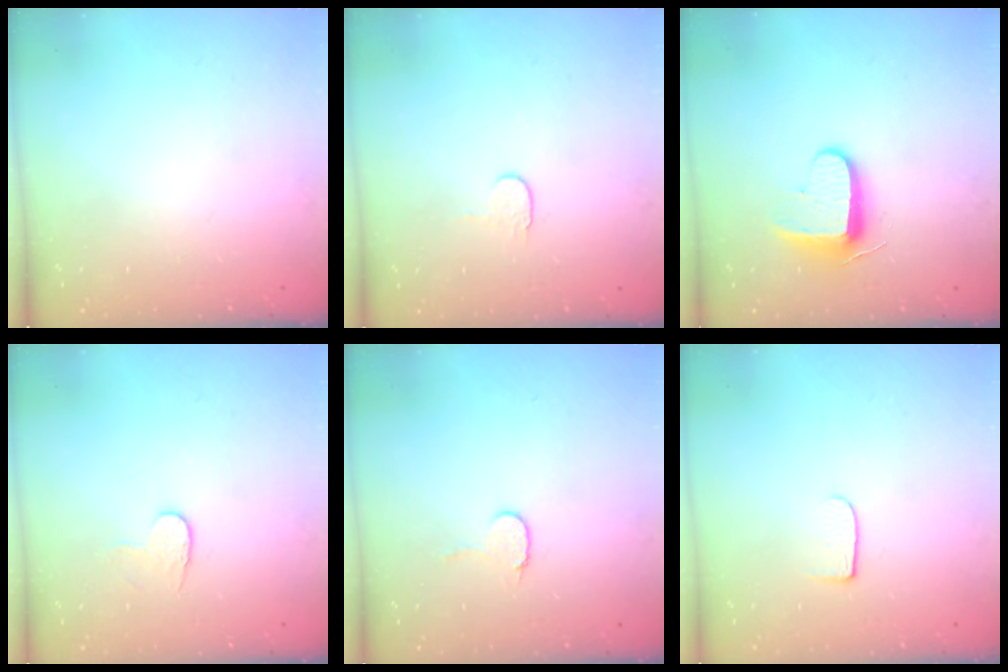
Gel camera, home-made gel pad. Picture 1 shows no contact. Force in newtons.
{"total": 3.7, "press": 3.7, "slide": 0.4}
{"total": 8.7, "press": 8.6, "slide": 0.9}
{"total": 3.7, "press": 3.7, "slide": 0.3}
{"total": 5.9, "press": 5.9, "slide": 0.5}
{"total": 6.5, "press": 6.5, "slide": 0.7}